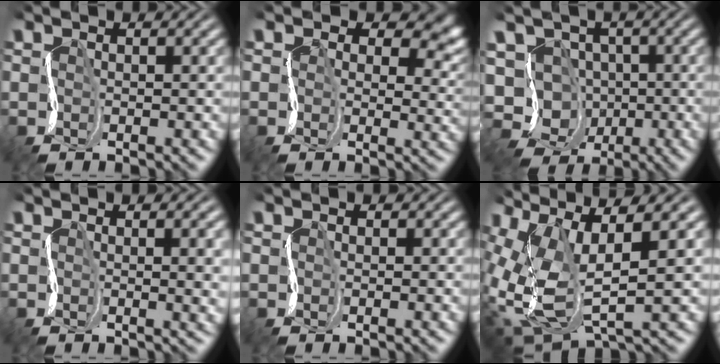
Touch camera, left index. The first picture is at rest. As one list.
[{"total": 7.2, "force": [2.4, 5.0, 4.7], "torque": [-0.079, -0.002, 0.040]}, {"total": 9.0, "force": [-2.3, 8.2, 2.9], "torque": [-0.043, 0.019, -0.065]}, {"total": 5.6, "force": [0.4, 2.5, 5.0], "torque": [-0.038, 0.004, 0.007]}, {"total": 0.7, "force": [0.3, 0.7, 0.0], "torque": [0.006, 0.002, 0.004]}, {"total": 9.5, "force": [0.5, 4.5, 8.4], "torque": [-0.203, -0.011, 0.022]}]